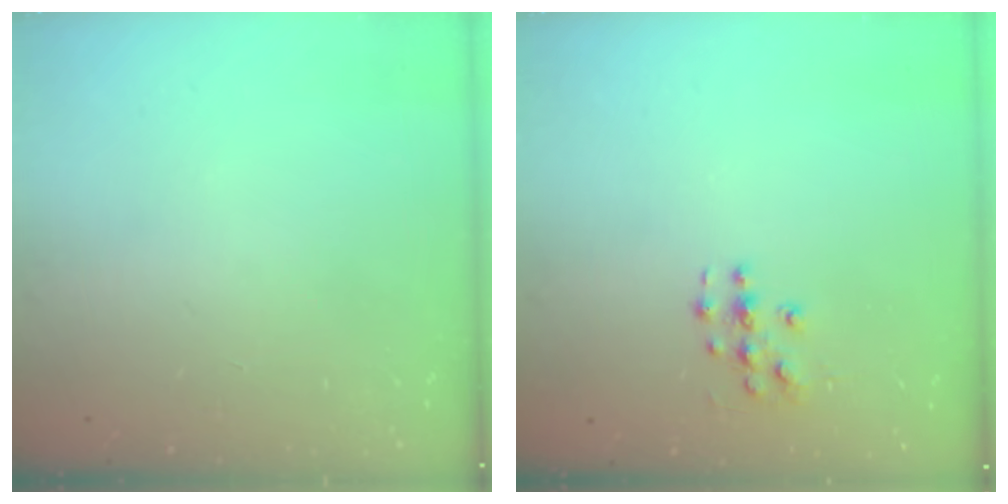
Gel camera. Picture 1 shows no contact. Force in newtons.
{"total": 3.7, "press": 3.7, "slide": 0.1}